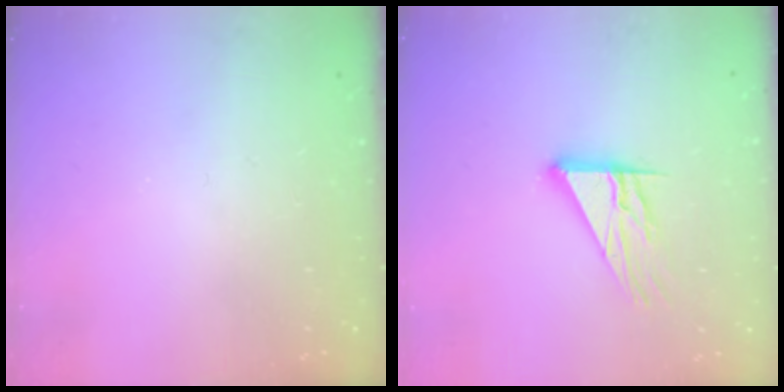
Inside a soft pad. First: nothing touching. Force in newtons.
{"total": 11.7, "press": 11.7, "slide": 0.9}